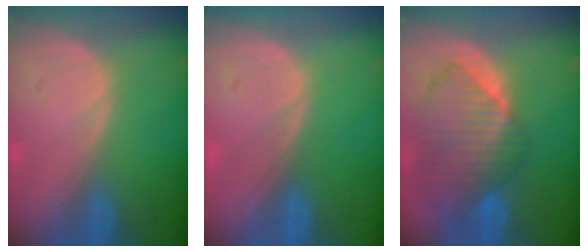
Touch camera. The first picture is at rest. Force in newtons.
{"total": 0.0}
{"total": 10.4, "press": 9.0, "slide": 5.1}